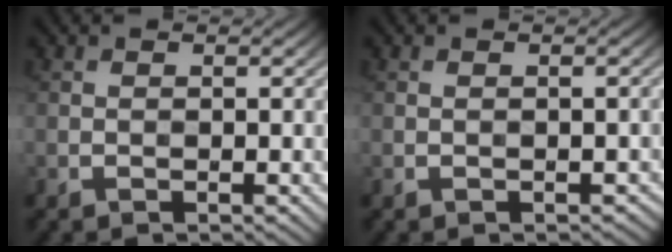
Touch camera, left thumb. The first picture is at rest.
{"total": 0.6, "force": [-0.3, 0.4, 0.4], "torque": [-0.006, -0.003, -0.002]}